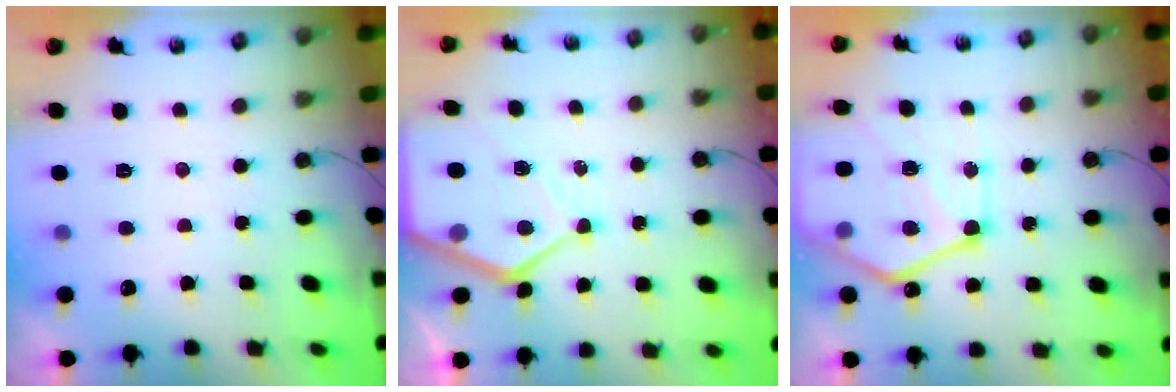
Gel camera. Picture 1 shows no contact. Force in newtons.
{"total": 11.2, "press": 11.1, "slide": 1.2}
{"total": 20.5, "press": 20.5, "slide": 1.1}